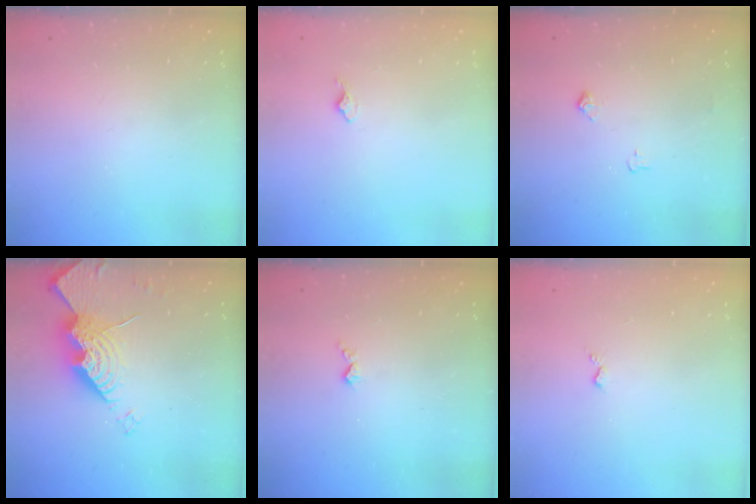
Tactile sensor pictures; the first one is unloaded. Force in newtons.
{"total": 4.3, "press": 4.2, "slide": 0.7}
{"total": 4.2, "press": 4.2, "slide": 0.7}
{"total": 14.8, "press": 14.7, "slide": 1.5}
{"total": 3.6, "press": 3.5, "slide": 0.5}
{"total": 3.0, "press": 2.9, "slide": 0.5}